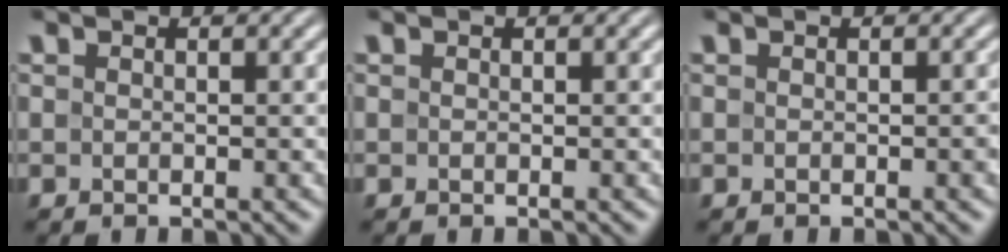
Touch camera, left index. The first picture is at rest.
{"total": 0.0}
{"total": 0.6, "force": [-0.2, 0.1, 0.6], "torque": [-0.007, 0.003, -0.001]}